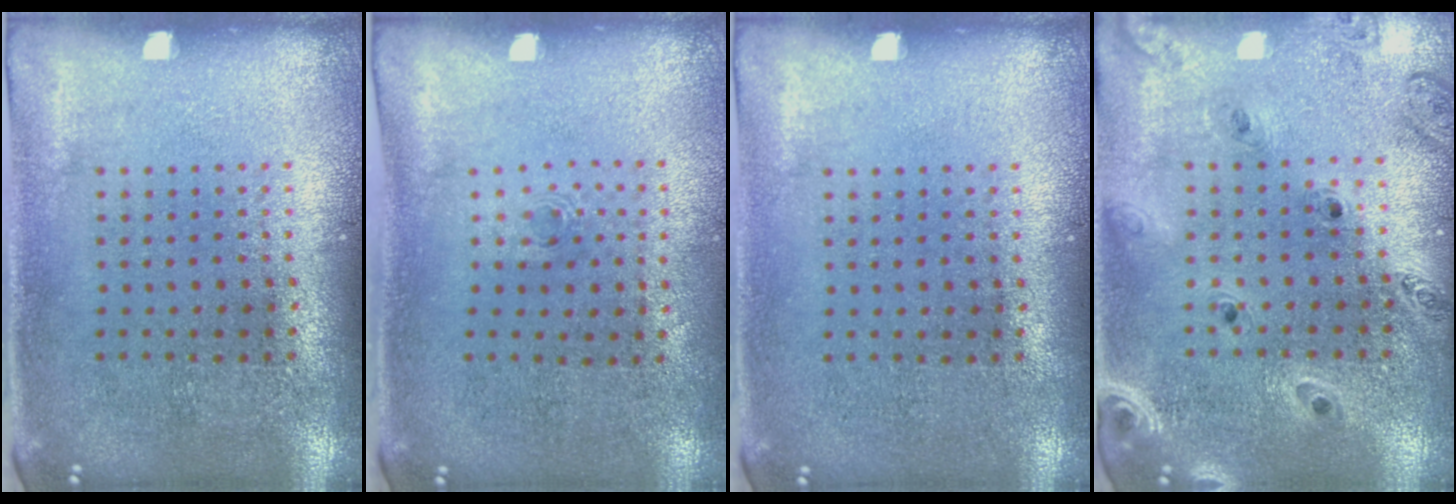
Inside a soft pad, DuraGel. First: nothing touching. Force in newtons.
{"total": 0.6, "press": 0.3, "slide": 0.5}
{"total": 0.0}
{"total": 1.3, "press": 1.3, "slide": 0.1}